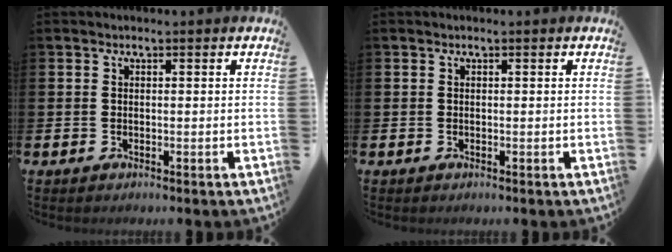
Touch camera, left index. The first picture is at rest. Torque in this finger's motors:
{"motor_torque": [0.00, 0.00, 0.00, 0.01]}